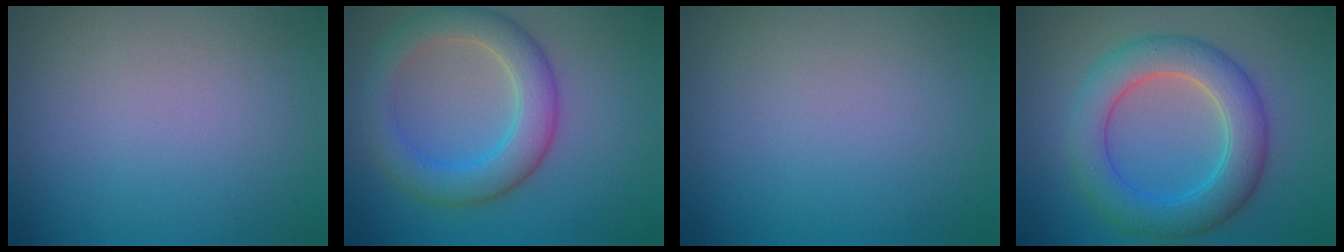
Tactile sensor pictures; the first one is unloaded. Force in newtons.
{"total": 5.2, "press": 5.2, "slide": 0.1}
{"total": 0.0}
{"total": 6.2, "press": 6.2, "slide": 0.3}